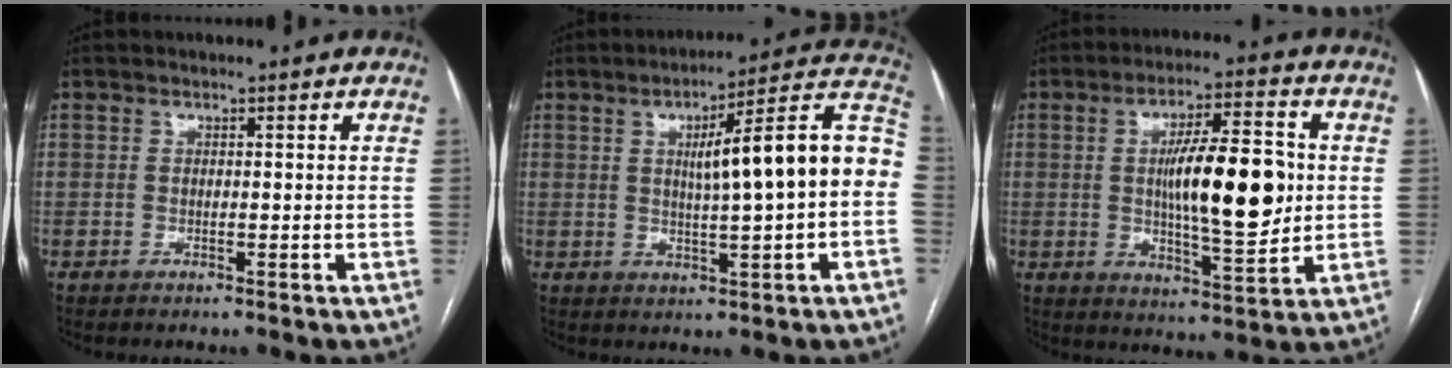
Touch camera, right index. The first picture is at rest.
{"total": 15.6, "force": [0.7, 1.1, 15.5], "torque": [-0.214, 0.038, 0.010]}
{"total": 14.4, "force": [0.9, 3.4, 14.0], "torque": [-0.228, 0.006, 0.016]}